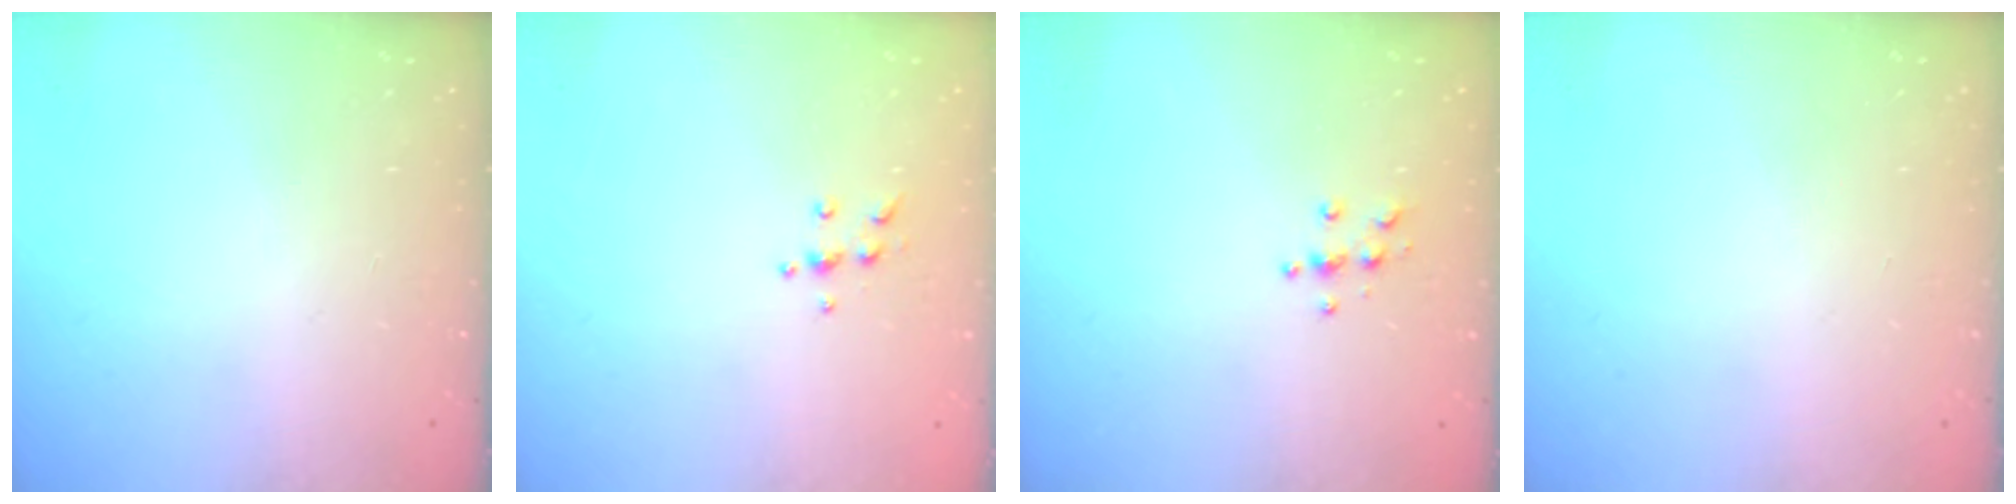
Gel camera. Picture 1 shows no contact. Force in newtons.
{"total": 4.9, "press": 4.9, "slide": 0.7}
{"total": 3.9, "press": 3.9, "slide": 0.4}
{"total": 0.0}